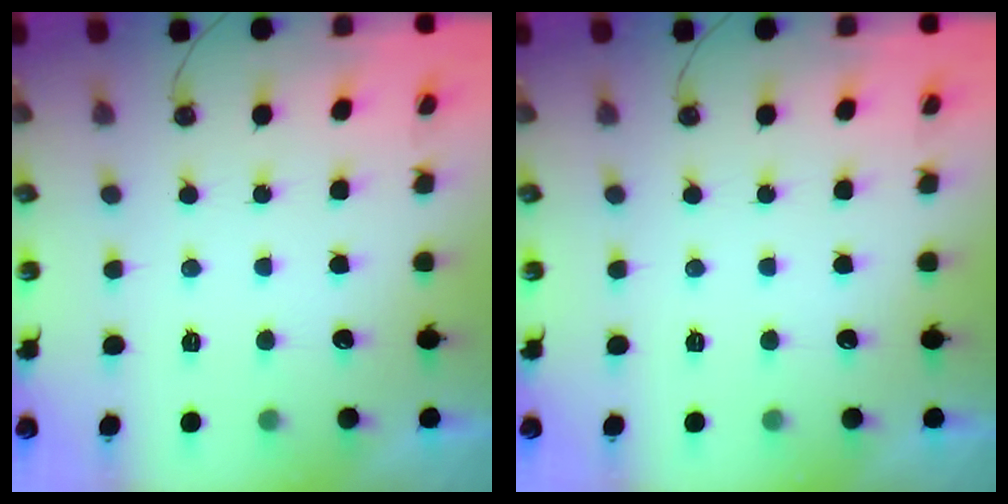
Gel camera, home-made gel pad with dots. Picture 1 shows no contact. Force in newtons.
{"total": 0.0}